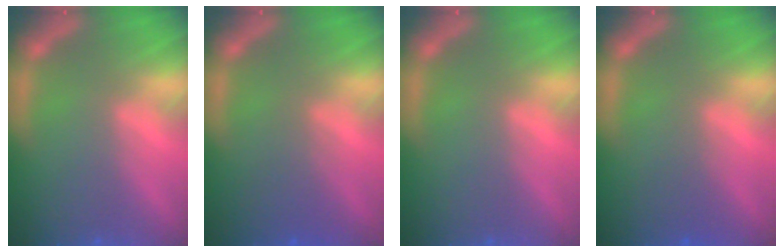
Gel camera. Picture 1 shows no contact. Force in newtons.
{"total": 2.4}
{"total": 0.0}
{"total": 1.5}